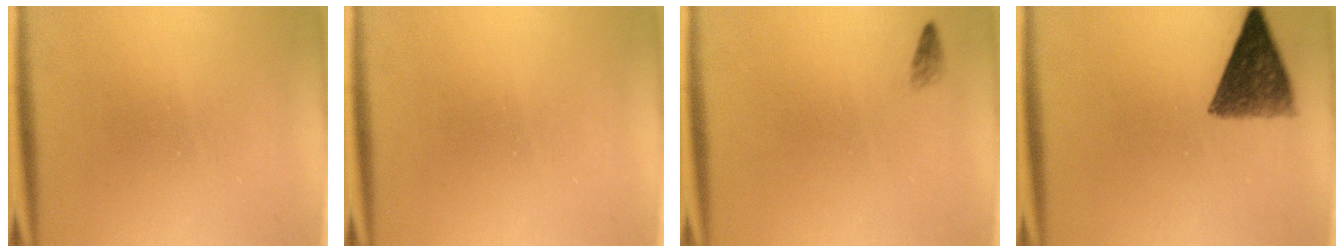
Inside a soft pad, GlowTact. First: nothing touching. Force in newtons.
{"total": 0.0}
{"total": 0.8}
{"total": 9.0}